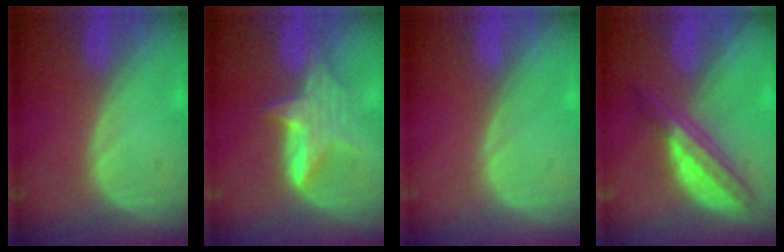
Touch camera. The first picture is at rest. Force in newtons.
{"total": 6.0, "press": 5.9, "slide": 1.1}
{"total": 0.0}
{"total": 6.6, "press": 5.8, "slide": 3.2}